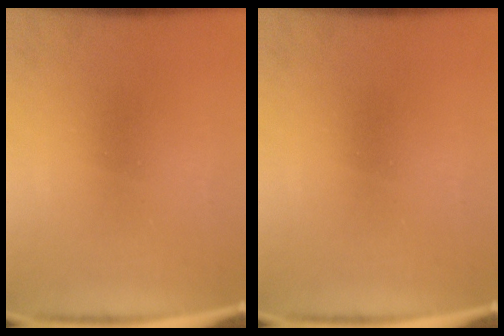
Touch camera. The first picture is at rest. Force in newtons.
{"total": 0.0}